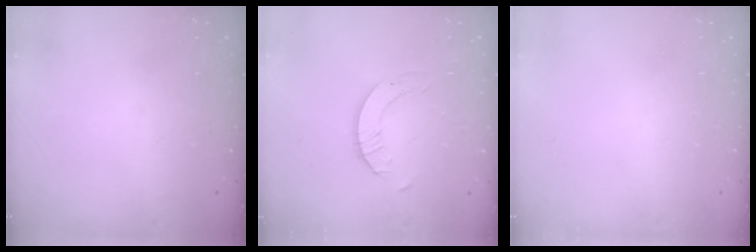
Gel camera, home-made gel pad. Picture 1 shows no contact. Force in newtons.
{"total": 2.1, "press": 2.1, "slide": 0.2}
{"total": 0.0}